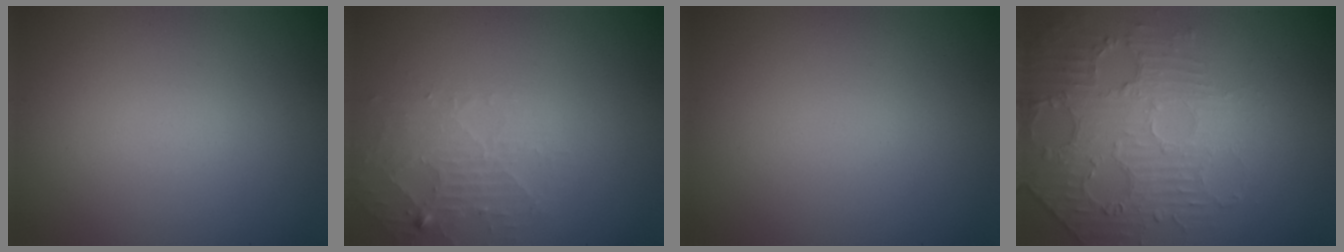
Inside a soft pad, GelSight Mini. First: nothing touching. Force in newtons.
{"total": 2.6, "press": 2.6, "slide": 0.4}
{"total": 0.0}
{"total": 4.9, "press": 3.7, "slide": 3.2}